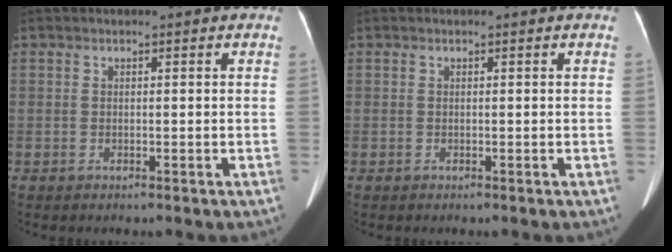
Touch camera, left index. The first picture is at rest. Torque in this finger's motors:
{"motor_torque": [0.02, 0.02, 0.03, 0.00]}